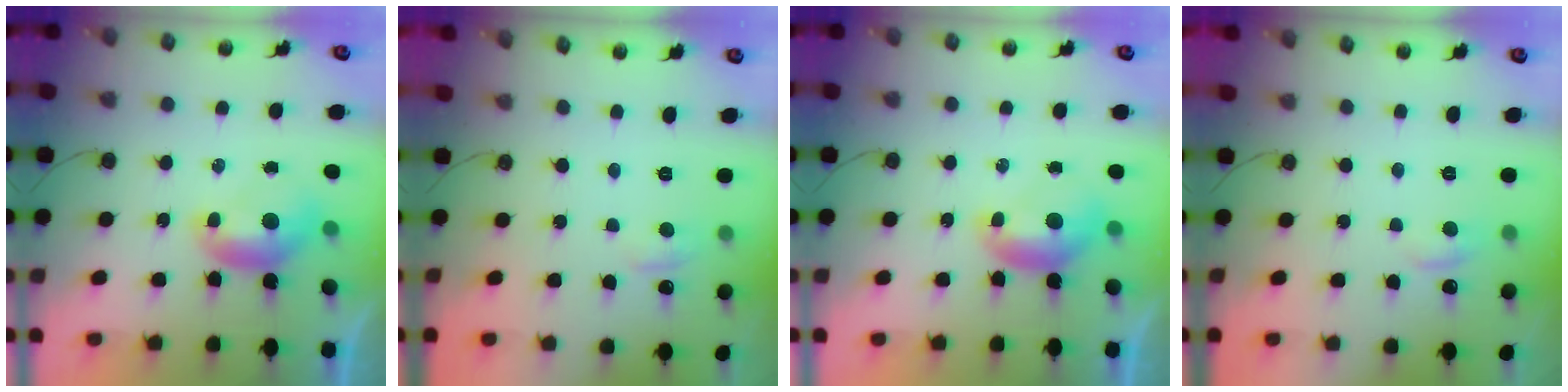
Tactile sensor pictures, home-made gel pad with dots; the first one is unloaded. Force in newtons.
{"total": 0.9, "press": 0.3, "slide": 0.8}
{"total": 0.0}
{"total": 1.4, "press": 1.0, "slide": 0.9}